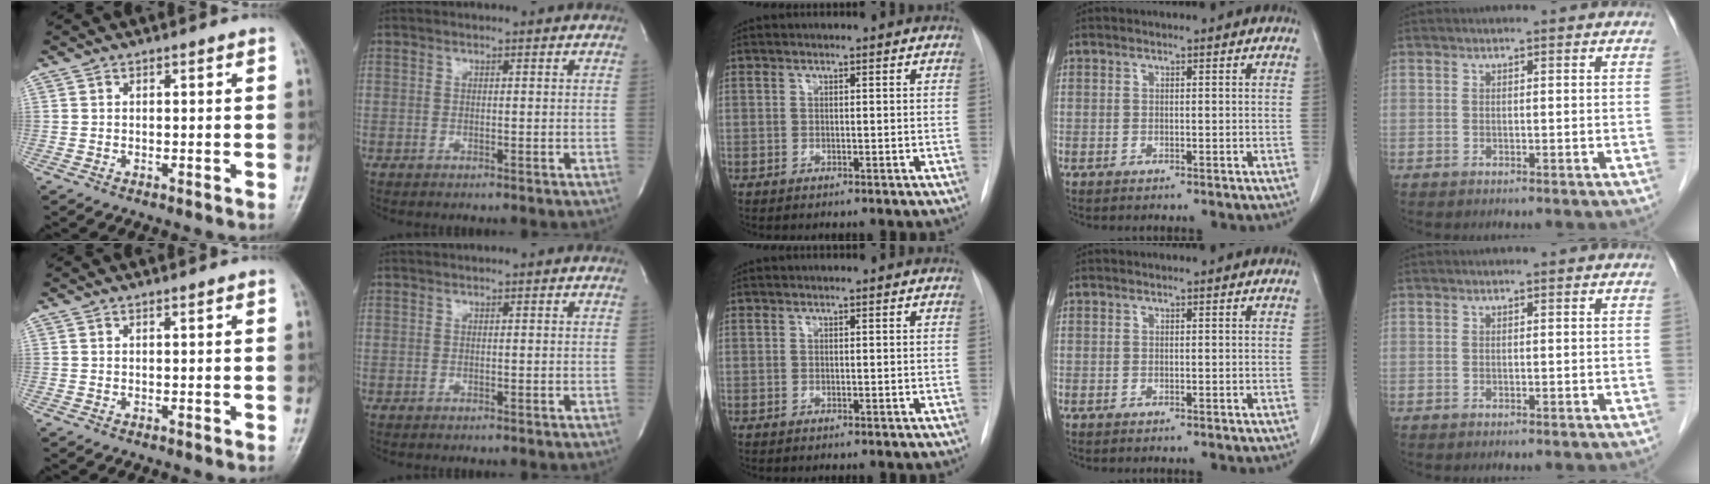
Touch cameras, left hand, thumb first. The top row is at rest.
{}